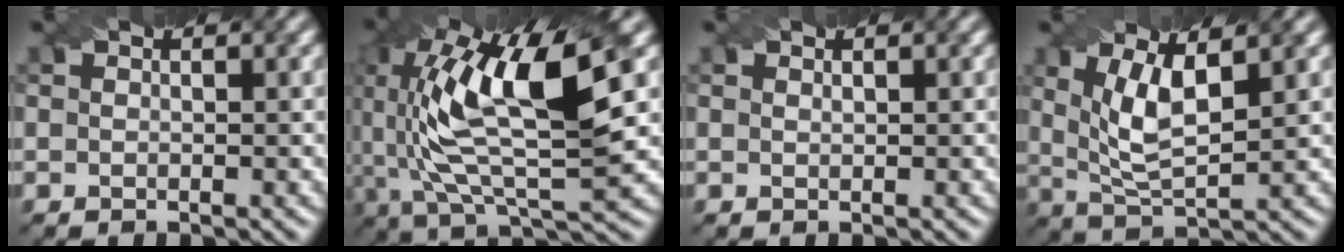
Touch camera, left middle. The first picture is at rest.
{"total": 13.1, "force": [2.8, 4.2, 12.0], "torque": [-0.232, 0.009, 0.055]}
{"total": 0.0}
{"total": 5.5, "force": [1.5, 1.9, 4.9], "torque": [-0.100, -0.003, 0.033]}